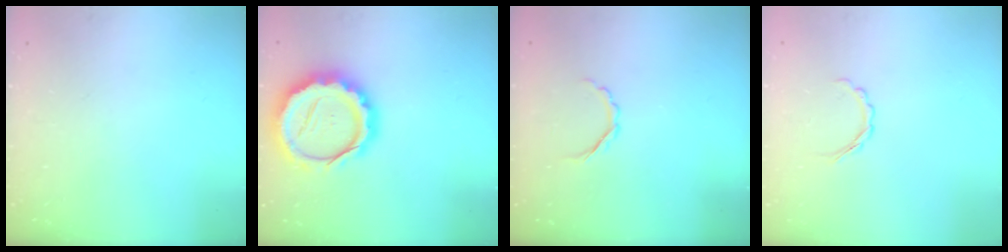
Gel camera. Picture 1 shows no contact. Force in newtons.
{"total": 20.2, "press": 19.8, "slide": 3.7}
{"total": 2.9, "press": 2.8, "slide": 0.8}
{"total": 3.1, "press": 3.0, "slide": 0.8}